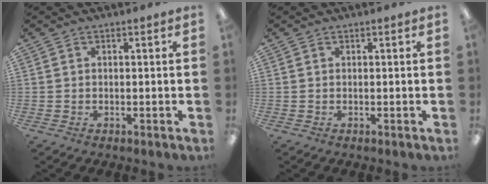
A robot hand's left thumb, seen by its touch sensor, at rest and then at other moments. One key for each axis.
{"total": 0.0}